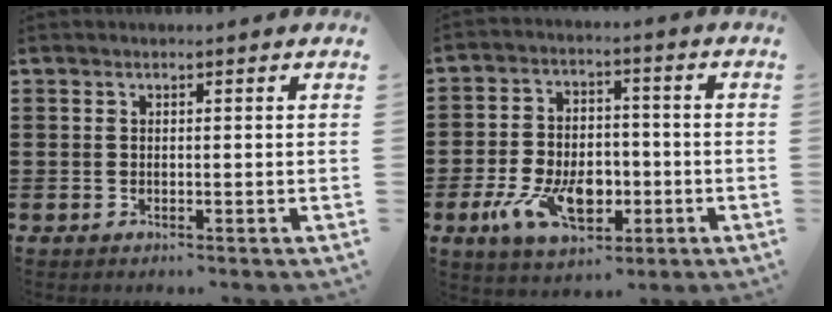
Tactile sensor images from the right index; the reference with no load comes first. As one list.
[{"total": 10.4, "force": [-3.5, 6.3, 7.5], "torque": [-0.162, 0.005, -0.058]}]